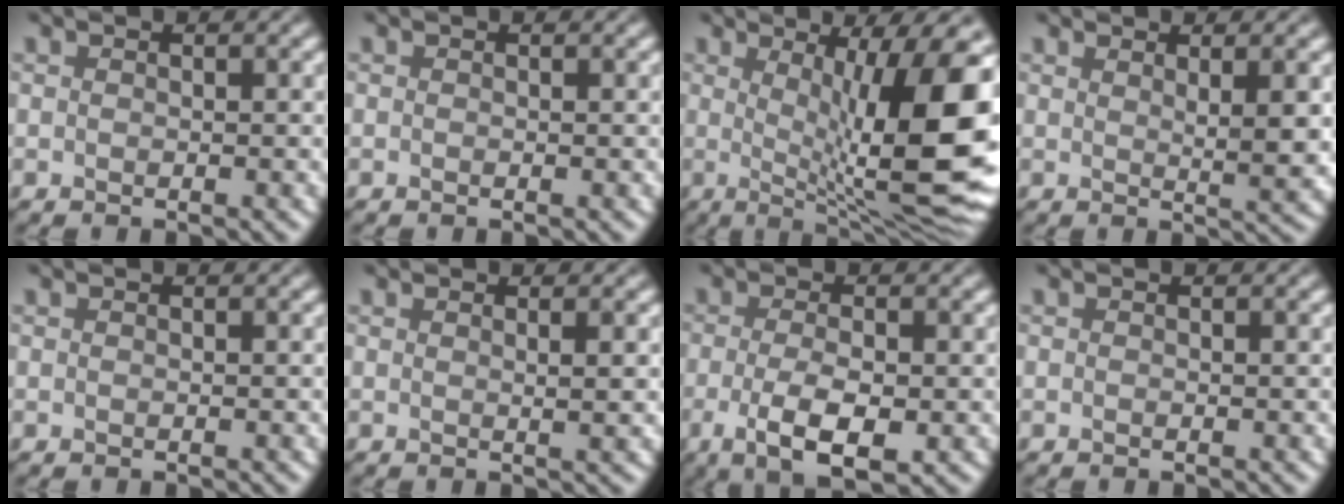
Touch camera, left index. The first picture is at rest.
{"total": 0.0}
{"total": 13.5, "force": [0.7, 3.4, 13.1], "torque": [-0.153, -0.004, 0.010]}
{"total": 2.9, "force": [1.1, 0.7, 2.6], "torque": [-0.035, -0.007, 0.017]}
{"total": 0.0}
{"total": 1.5, "force": [0.5, 0.5, 1.3], "torque": [-0.012, 0.002, 0.001]}
{"total": 5.3, "force": [-1.9, 1.7, 4.6], "torque": [-0.085, -0.011, -0.033]}
{"total": 0.0}